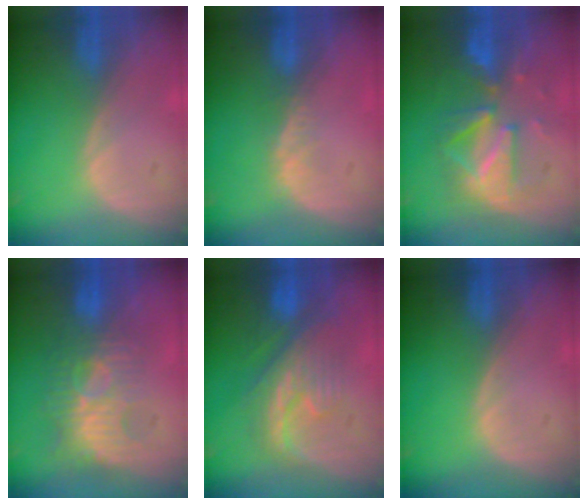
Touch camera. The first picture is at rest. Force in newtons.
{"total": 2.1, "press": 1.5, "slide": 1.4}
{"total": 8.2, "press": 8.2, "slide": 0.3}
{"total": 9.9, "press": 8.6, "slide": 5.0}
{"total": 8.0, "press": 7.9, "slide": 1.1}
{"total": 0.0}